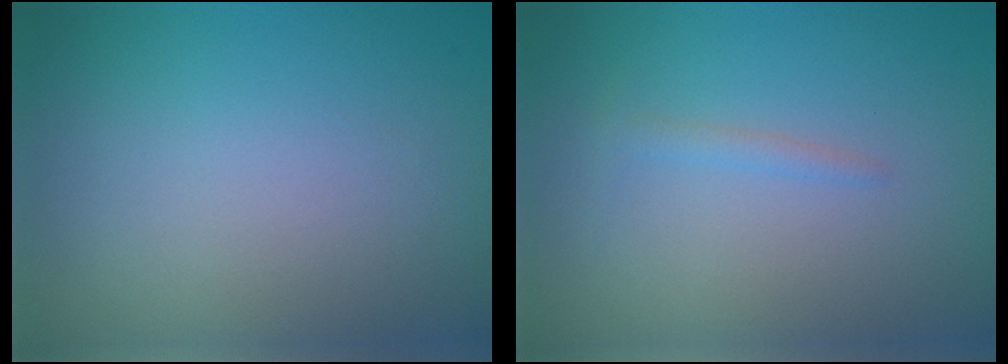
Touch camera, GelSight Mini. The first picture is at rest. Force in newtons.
{"total": 0.9, "press": 0.9, "slide": 0.1}